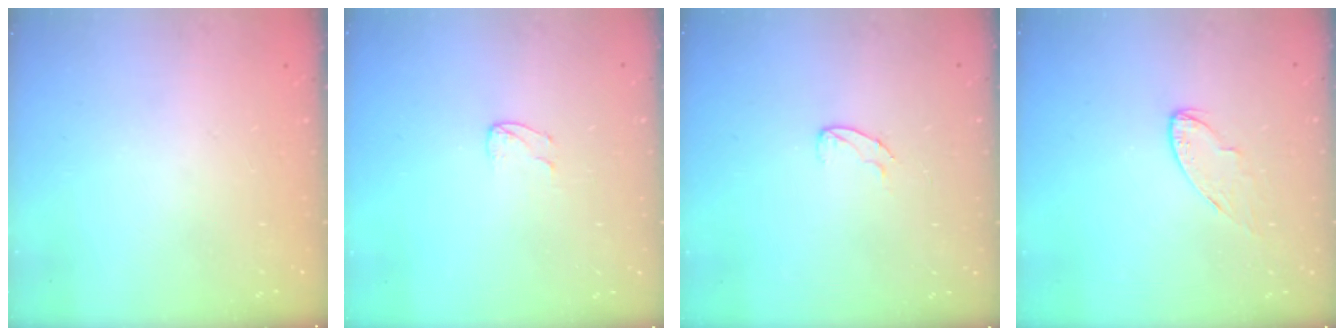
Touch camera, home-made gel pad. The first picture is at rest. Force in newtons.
{"total": 4.0, "press": 4.0, "slide": 0.3}
{"total": 5.0, "press": 5.0, "slide": 0.5}
{"total": 4.9, "press": 4.9, "slide": 0.6}